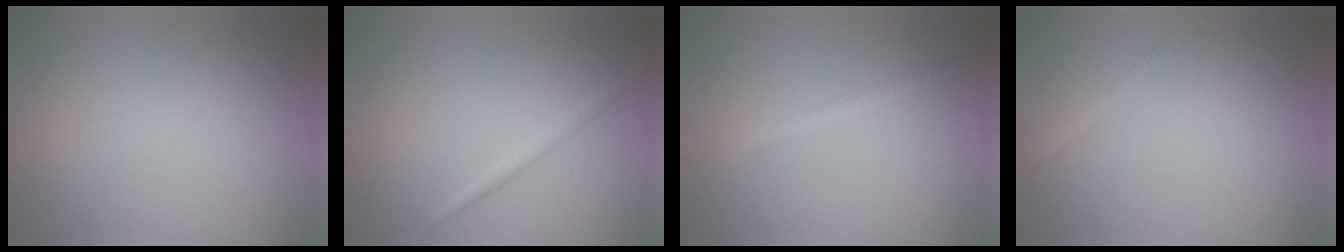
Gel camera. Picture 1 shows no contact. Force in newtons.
{"total": 1.3, "press": 1.3, "slide": 0.1}
{"total": 2.4, "press": 2.4, "slide": 0.1}
{"total": 1.4, "press": 1.4, "slide": 0.1}